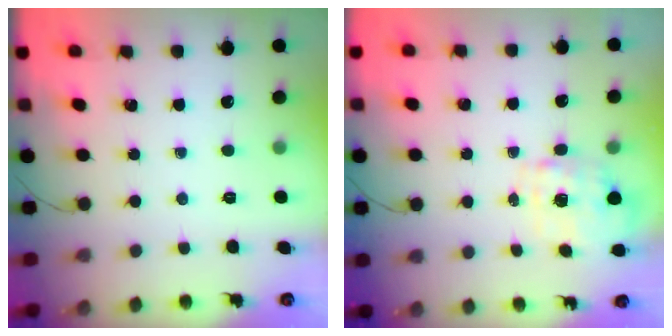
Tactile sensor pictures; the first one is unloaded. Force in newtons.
{"total": 1.5, "press": 1.5, "slide": 0.5}